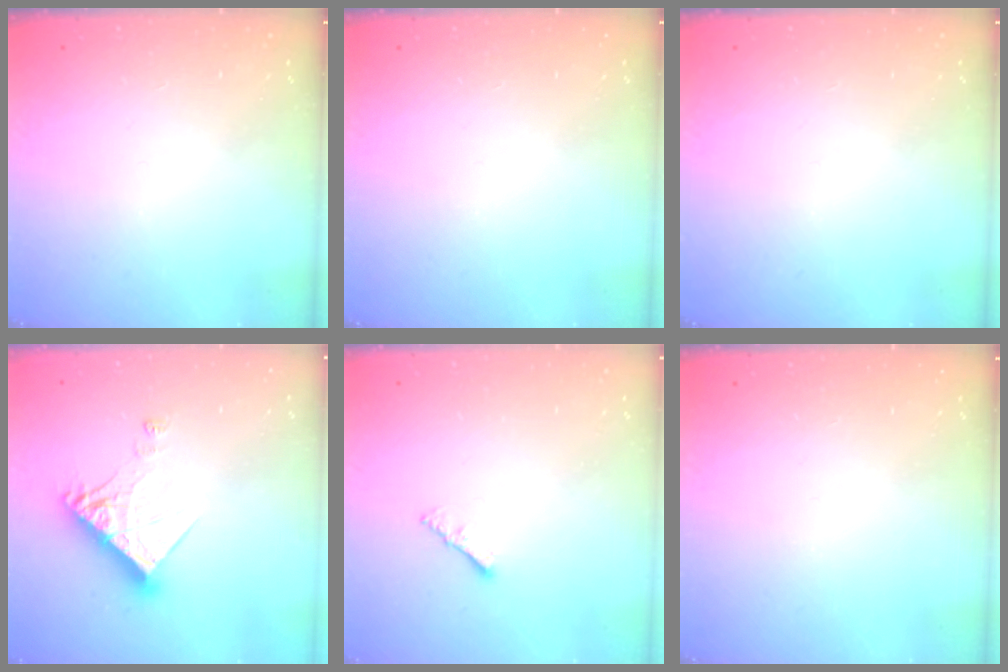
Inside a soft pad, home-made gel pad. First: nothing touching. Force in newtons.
{"total": 0.0}
{"total": 0.0}
{"total": 13.9, "press": 13.9, "slide": 1.1}
{"total": 1.6, "press": 1.5, "slide": 0.5}
{"total": 0.0}